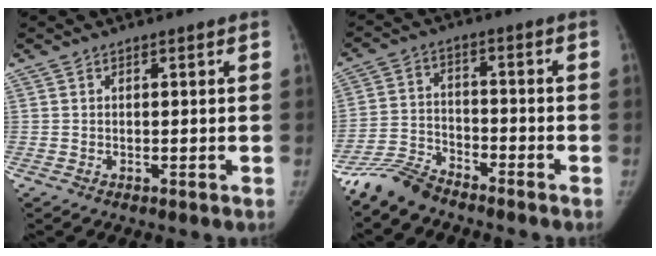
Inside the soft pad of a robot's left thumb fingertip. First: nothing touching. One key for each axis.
{"total": 7.7, "fx": -7.1, "fy": 2.5, "fz": 1.8, "tx": -0.035, "ty": 0.031, "tz": -0.144}